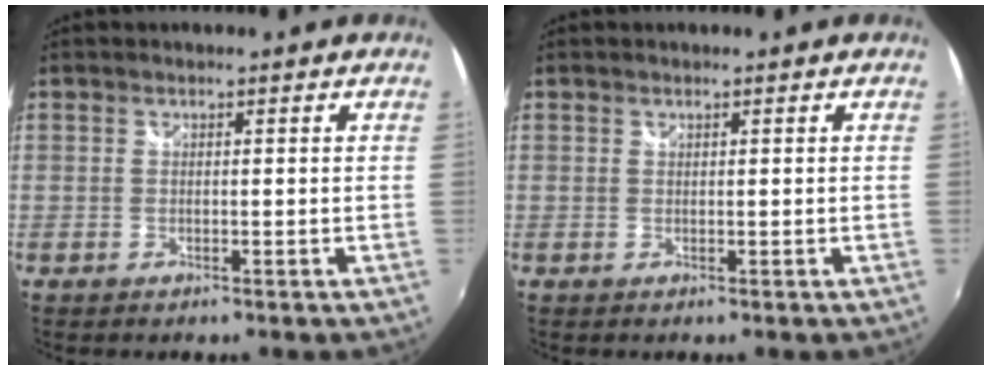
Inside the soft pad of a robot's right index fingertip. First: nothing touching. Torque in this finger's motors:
{"motor_torque": [-0.62, 0.52, -0.03, -0.01]}